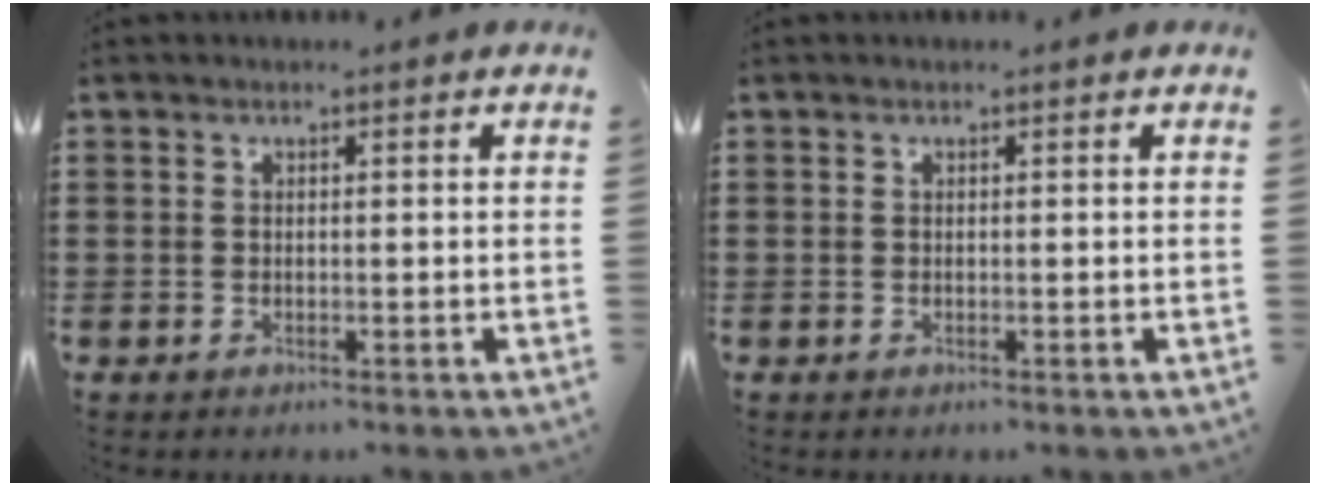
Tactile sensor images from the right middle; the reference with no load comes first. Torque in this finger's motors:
{"motor_torque": [-0.01, 0.04, -0.02, 0.00]}